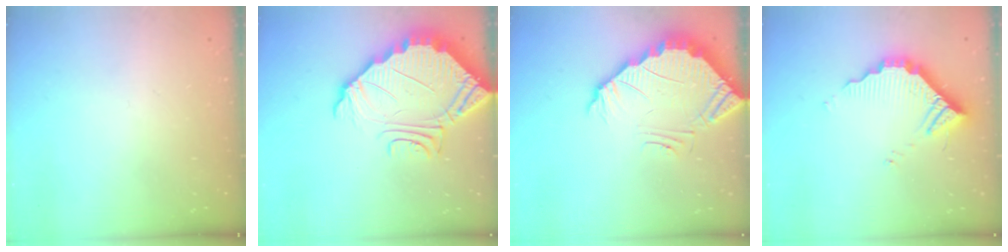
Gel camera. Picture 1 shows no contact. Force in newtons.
{"total": 9.7, "press": 9.7, "slide": 0.8}
{"total": 4.6, "press": 4.6, "slide": 0.3}
{"total": 9.5, "press": 9.5, "slide": 0.4}